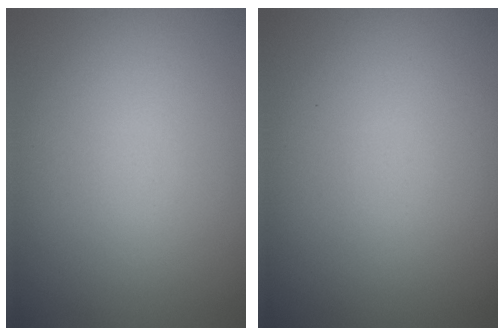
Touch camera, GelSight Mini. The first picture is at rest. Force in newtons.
{"total": 0.0}